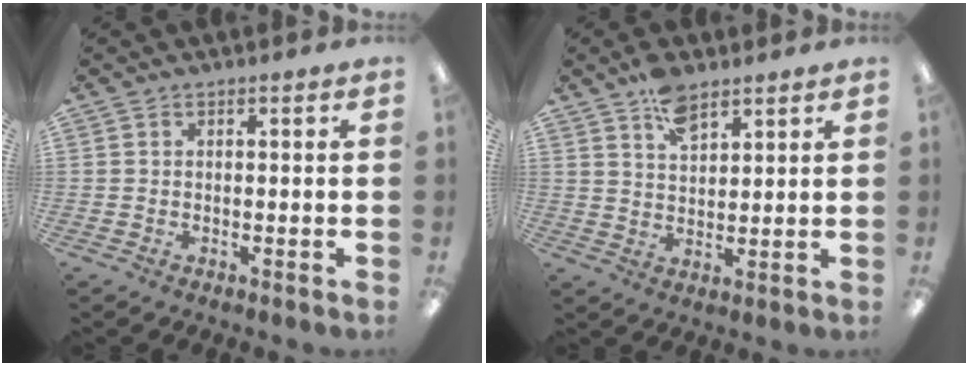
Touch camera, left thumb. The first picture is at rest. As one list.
[{"total": 6.9, "force": [4.8, 3.2, 3.8], "torque": [-0.063, -0.021, 0.085]}]